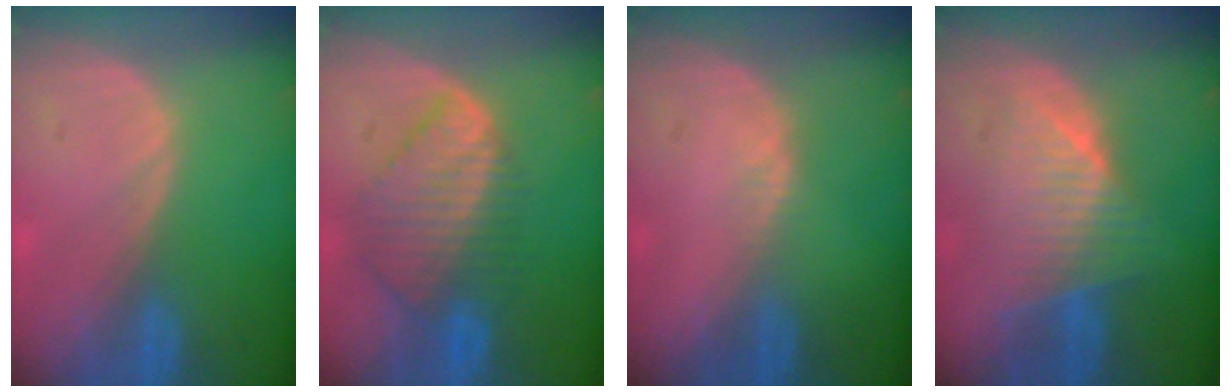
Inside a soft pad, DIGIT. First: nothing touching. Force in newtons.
{"total": 8.6, "press": 7.5, "slide": 4.1}
{"total": 1.0, "press": 0.7, "slide": 0.6}
{"total": 7.9, "press": 7.0, "slide": 3.6}